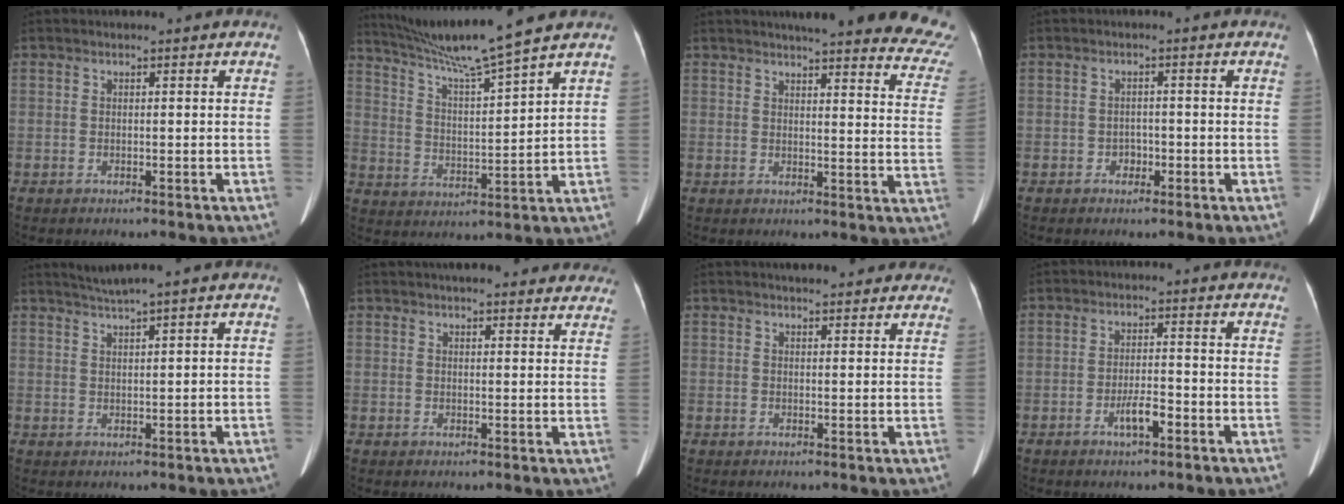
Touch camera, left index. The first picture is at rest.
{"total": 12.1, "force": [10.4, -2.4, 5.7], "torque": [-0.105, -0.004, 0.185]}
{"total": 21.8, "force": [19.7, 3.0, 8.8], "torque": [-0.090, -0.064, 0.203]}
{"total": 1.6, "force": [-1.0, 1.1, 0.5], "torque": [-0.006, 0.003, -0.014]}
{"total": 2.7, "force": [2.2, -1.1, 1.2], "torque": [-0.027, 0.004, 0.049]}
{"total": 18.0, "force": [16.1, 4.0, 6.9], "torque": [-0.073, 0.021, 0.183]}
{"total": 8.9, "force": [7.9, 2.3, 3.4], "torque": [-0.029, 0.015, 0.083]}
{"total": 3.5, "force": [-2.0, 0.8, 2.8], "torque": [-0.055, -0.002, -0.034]}